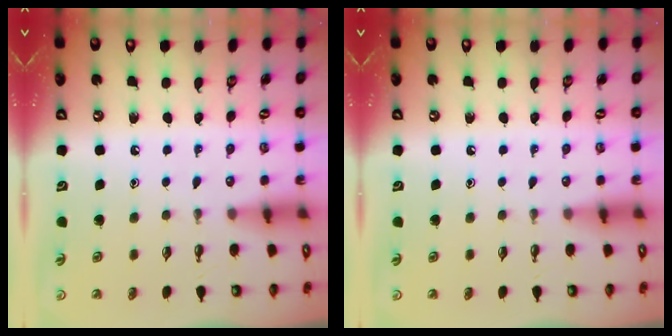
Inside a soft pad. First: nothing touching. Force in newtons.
{"total": 0.0}